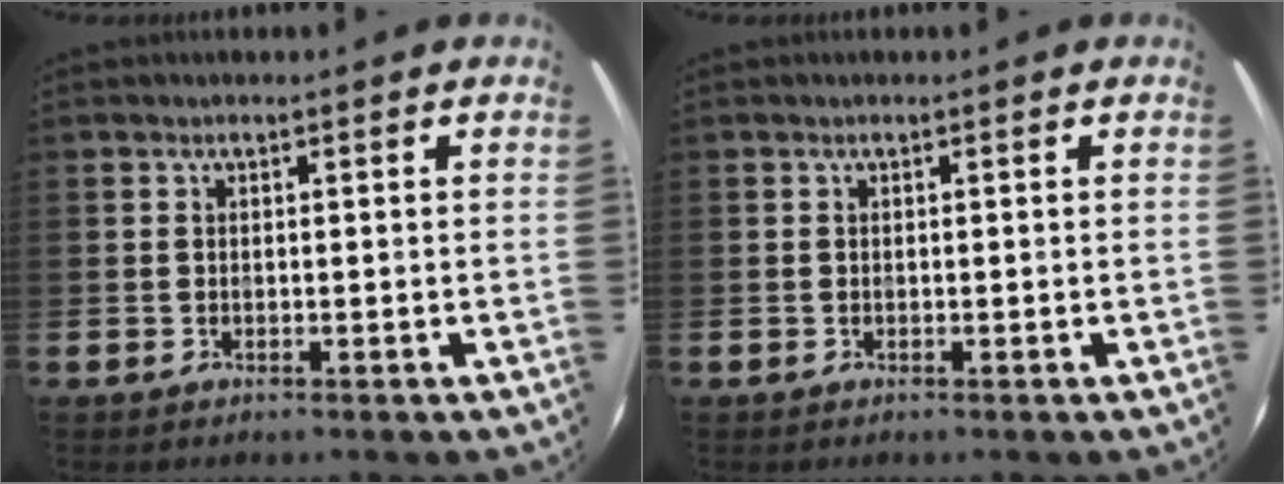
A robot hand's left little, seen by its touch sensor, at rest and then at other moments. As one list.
[{"total": 0.0}]